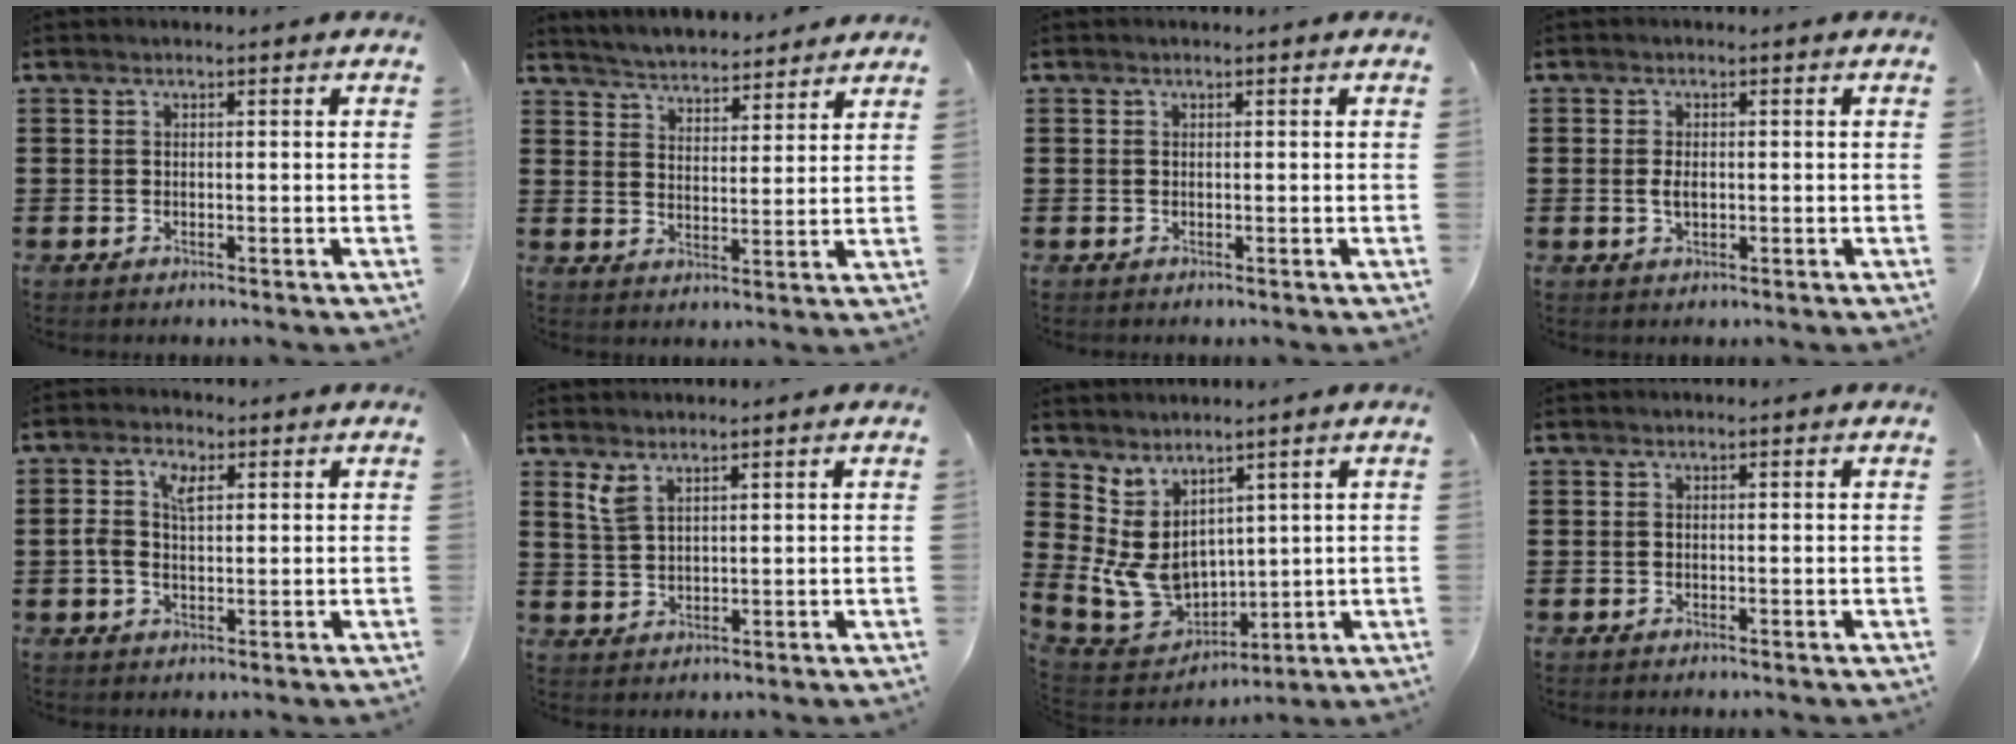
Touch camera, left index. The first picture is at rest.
{"total": 4.3, "force": [4.3, 0.1, -0.1], "torque": [-0.017, -0.024, 0.076]}
{"total": 0.0}
{"total": 2.1, "force": [-0.1, 1.1, 1.8], "torque": [-0.041, 0.001, -0.005]}
{"total": 4.4, "force": [0.9, 2.3, 3.6], "torque": [-0.084, 0.010, 0.012]}
{"total": 3.2, "force": [2.3, 1.2, 1.9], "torque": [-0.044, 0.001, 0.044]}
{"total": 9.0, "force": [1.9, 7.2, 5.0], "torque": [-0.149, -0.006, 0.042]}
{"total": 0.0}